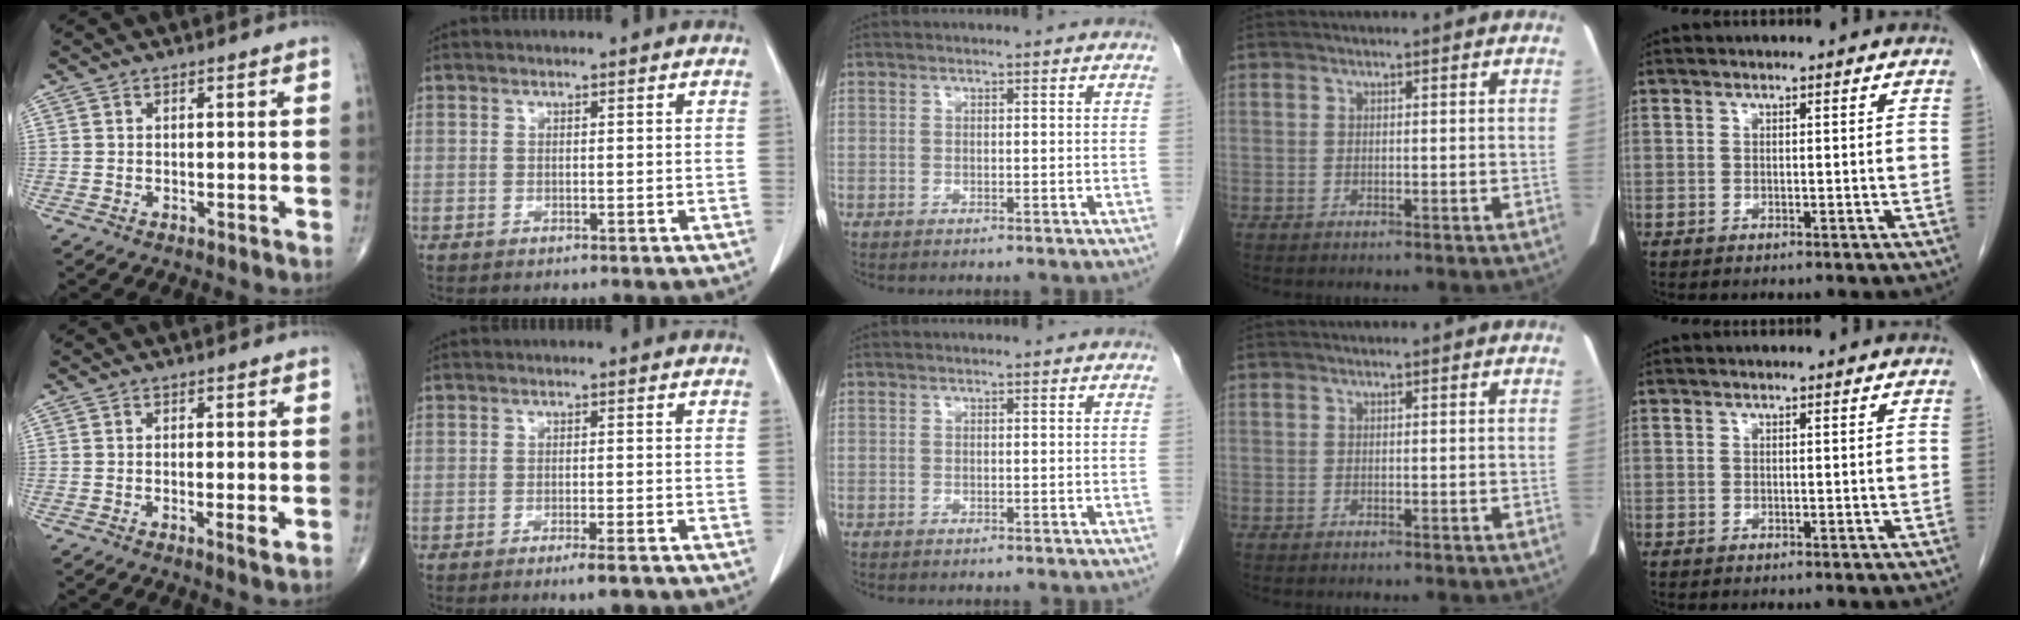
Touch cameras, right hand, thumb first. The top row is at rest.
{"thumb": {"total": 2.1, "force": [-0.4, 0.3, 2.1], "torque": [-0.038, -0.007, -0.009]}, "index": {"total": 3.1, "force": [-2.2, 0.2, 2.2], "torque": [-0.029, -0.004, -0.030]}}